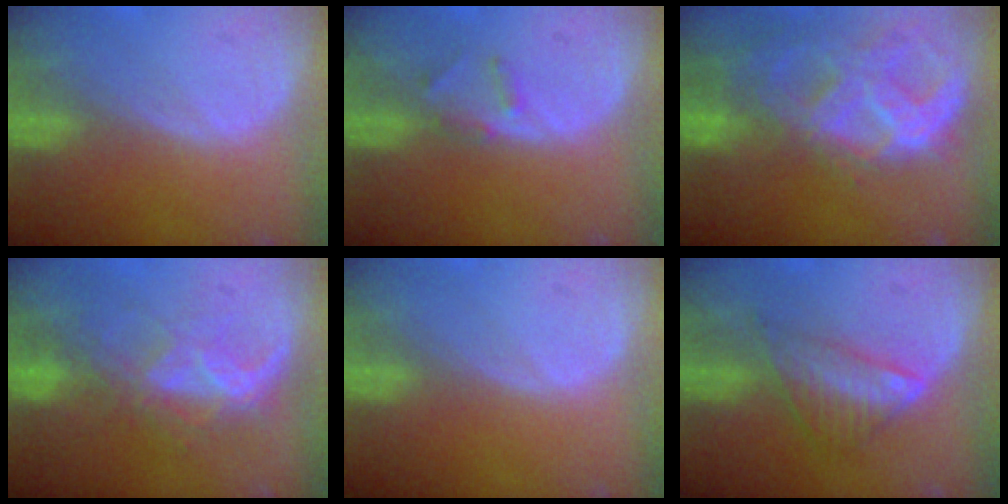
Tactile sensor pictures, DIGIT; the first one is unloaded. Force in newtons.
{"total": 1.9, "press": 1.7, "slide": 0.9}
{"total": 11.3, "press": 9.6, "slide": 6.0}
{"total": 6.8, "press": 6.2, "slide": 2.8}
{"total": 0.0}
{"total": 6.0, "press": 5.2, "slide": 3.0}